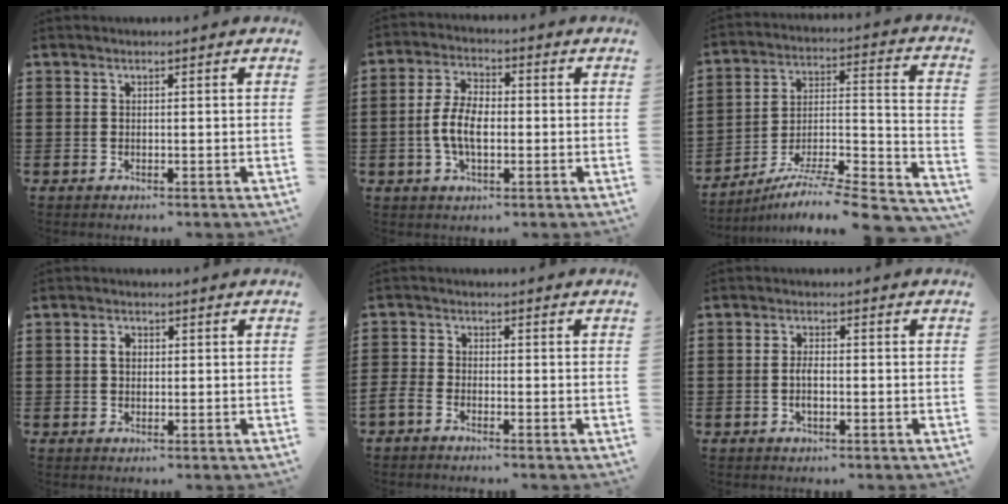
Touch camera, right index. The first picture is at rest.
{"total": 6.5, "force": [-1.1, 3.4, 5.4], "torque": [-0.133, -0.003, -0.029]}
{"total": 7.2, "force": [-6.0, 0.3, 4.0], "torque": [-0.066, -0.007, -0.124]}
{"total": 1.8, "force": [0.2, 1.3, 1.3], "torque": [-0.027, 0.008, 0.003]}
{"total": 2.0, "force": [-1.9, 0.3, 0.5], "torque": [-0.019, 0.000, -0.040]}
{"total": 2.7, "force": [-0.5, 1.1, 2.4], "torque": [-0.054, 0.001, -0.013]}